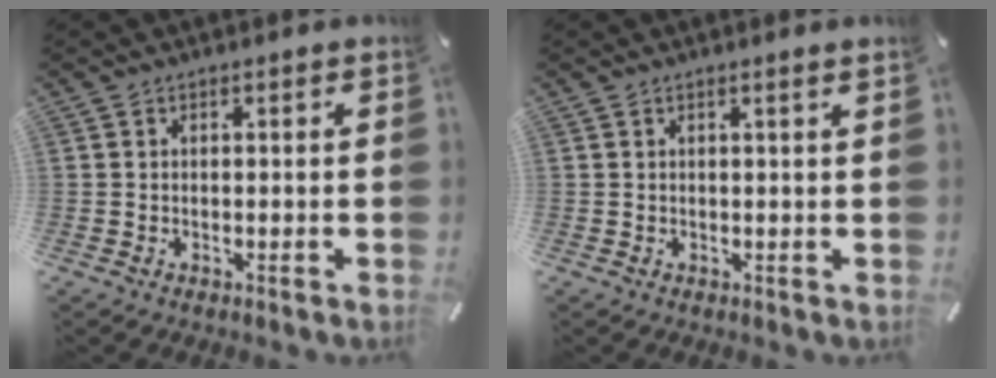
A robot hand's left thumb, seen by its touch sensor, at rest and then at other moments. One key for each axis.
{"total": 1.0, "fx": 0.6, "fy": -0.2, "fz": 0.8, "tx": -0.014, "ty": -0.002, "tz": 0.009}